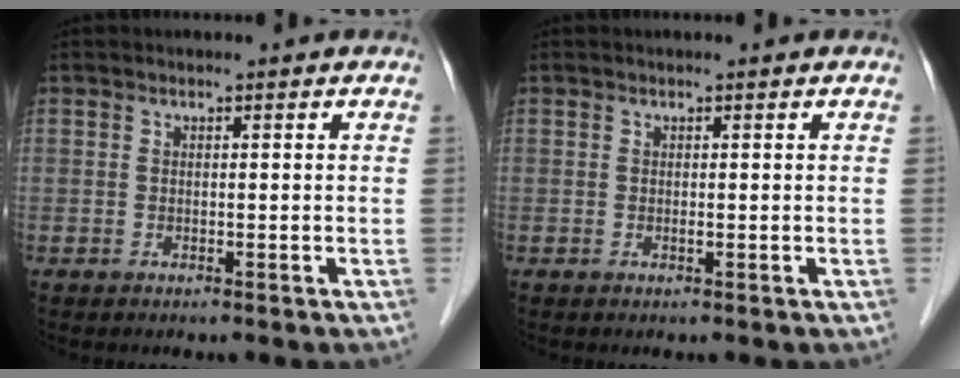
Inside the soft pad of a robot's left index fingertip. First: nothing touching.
{"total": 0.0}